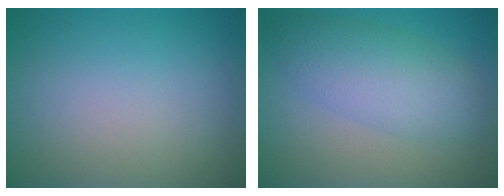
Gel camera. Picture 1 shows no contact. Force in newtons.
{"total": 5.4, "press": 5.4, "slide": 0.1}